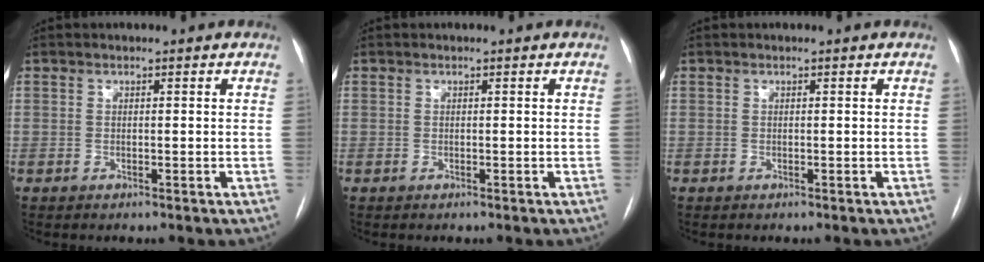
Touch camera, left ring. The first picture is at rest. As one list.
[{"total": 0.0}, {"total": 0.0}]